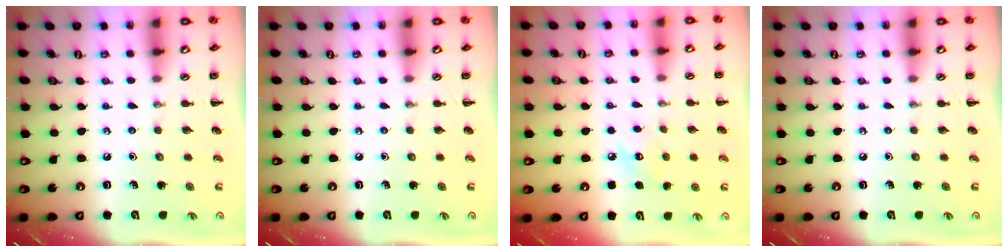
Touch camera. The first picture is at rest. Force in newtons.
{"total": 0.0}
{"total": 6.7, "press": 6.5, "slide": 1.4}
{"total": 0.0}